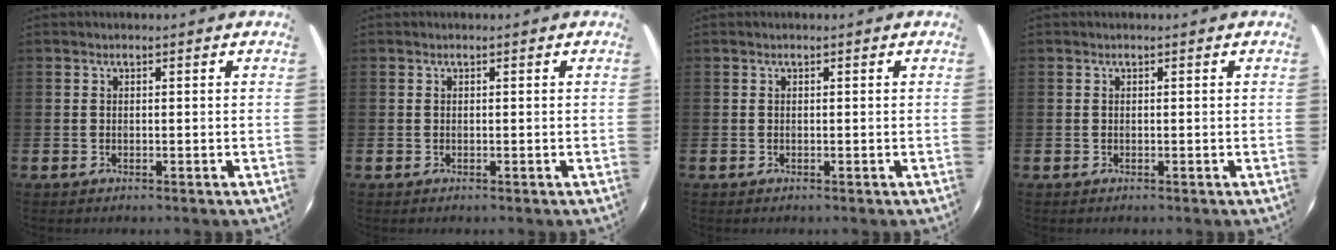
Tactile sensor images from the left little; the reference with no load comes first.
{"total": 0.0}
{"total": 0.0}
{"total": 0.0}